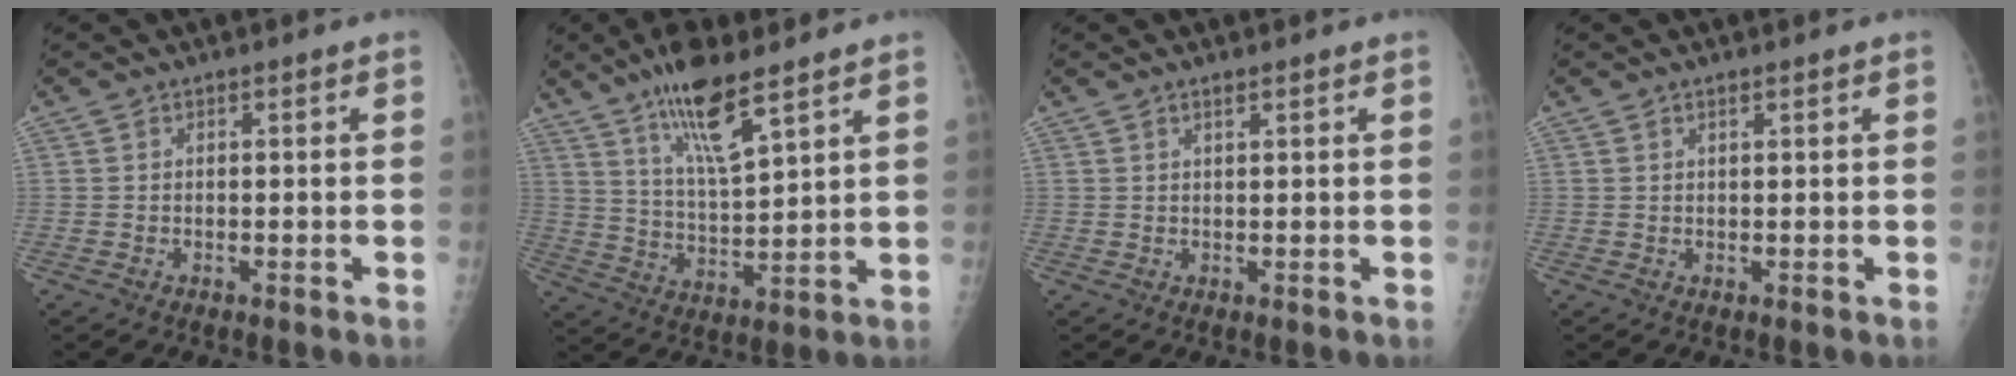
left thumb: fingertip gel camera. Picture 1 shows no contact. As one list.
[{"total": 12.4, "force": [8.1, 2.8, 8.9], "torque": [-0.155, -0.044, 0.158]}, {"total": 1.2, "force": [0.8, 0.3, 0.8], "torque": [-0.010, -0.003, 0.016]}, {"total": 0.9, "force": [0.6, 0.2, 0.6], "torque": [-0.009, -0.001, 0.012]}]